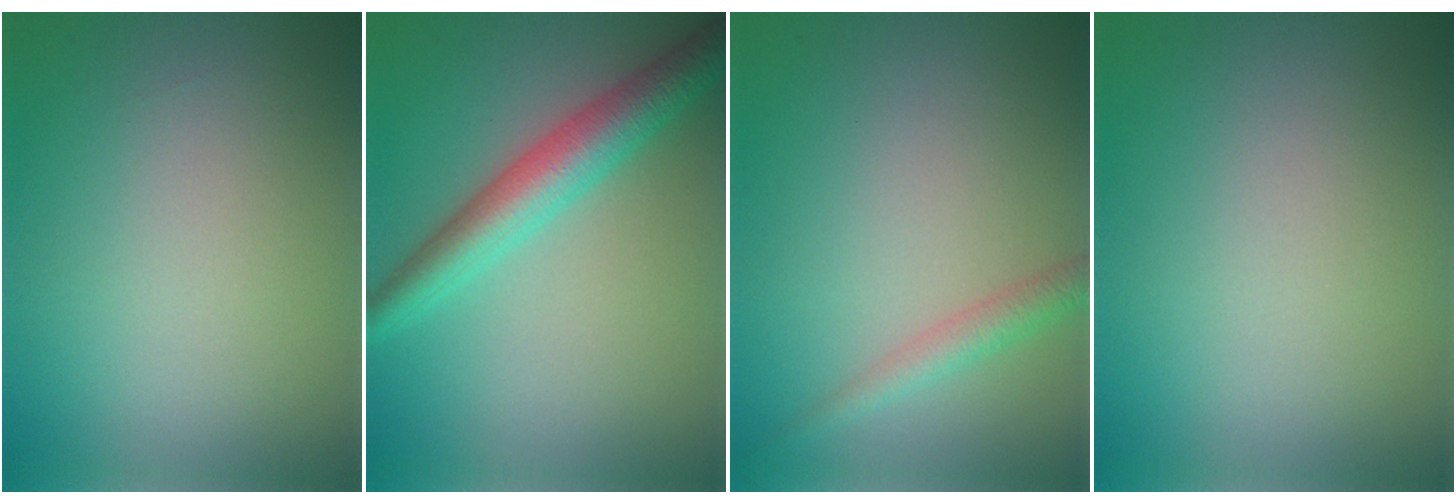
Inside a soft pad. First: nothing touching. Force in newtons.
{"total": 5.1, "press": 5.1, "slide": 0.2}
{"total": 2.1, "press": 2.1, "slide": 0.1}
{"total": 0.0}